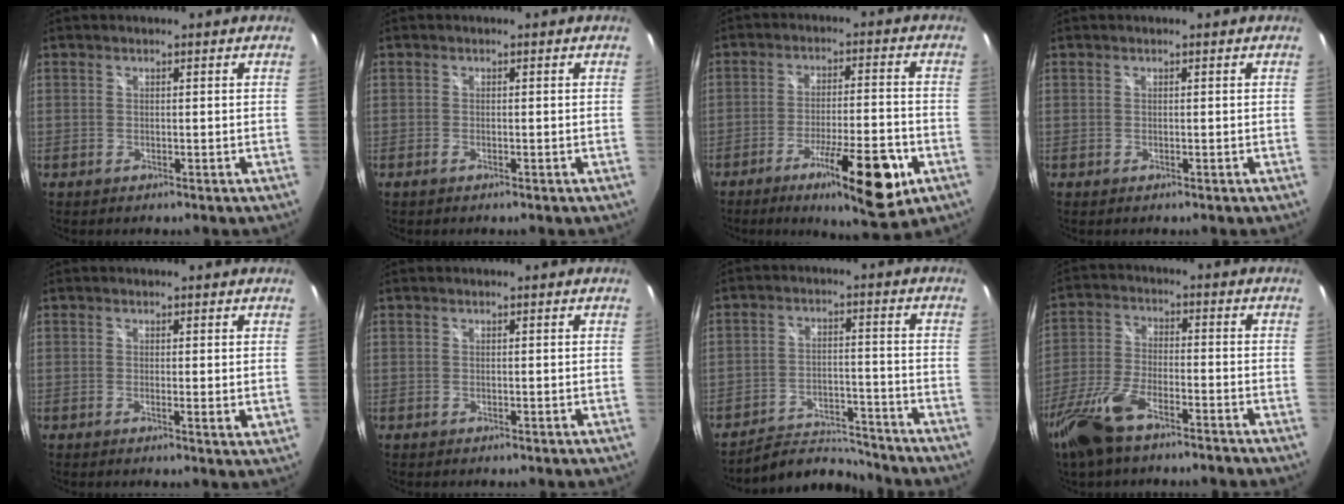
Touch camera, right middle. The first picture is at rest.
{"total": 0.6, "force": [-0.4, 0.1, 0.4], "torque": [-0.010, -0.001, -0.010]}
{"total": 14.1, "force": [-7.1, 2.4, 11.9], "torque": [-0.197, -0.020, -0.102]}
{"total": 0.0}
{"total": 2.0, "force": [0.9, 0.0, 1.8], "torque": [-0.026, -0.003, 0.014]}
{"total": 0.0}
{"total": 8.1, "force": [-8.0, 1.4, 0.6], "torque": [-0.032, 0.013, -0.127]}
{"total": 12.7, "force": [-8.8, 4.1, 8.3], "torque": [-0.191, -0.027, -0.171]}